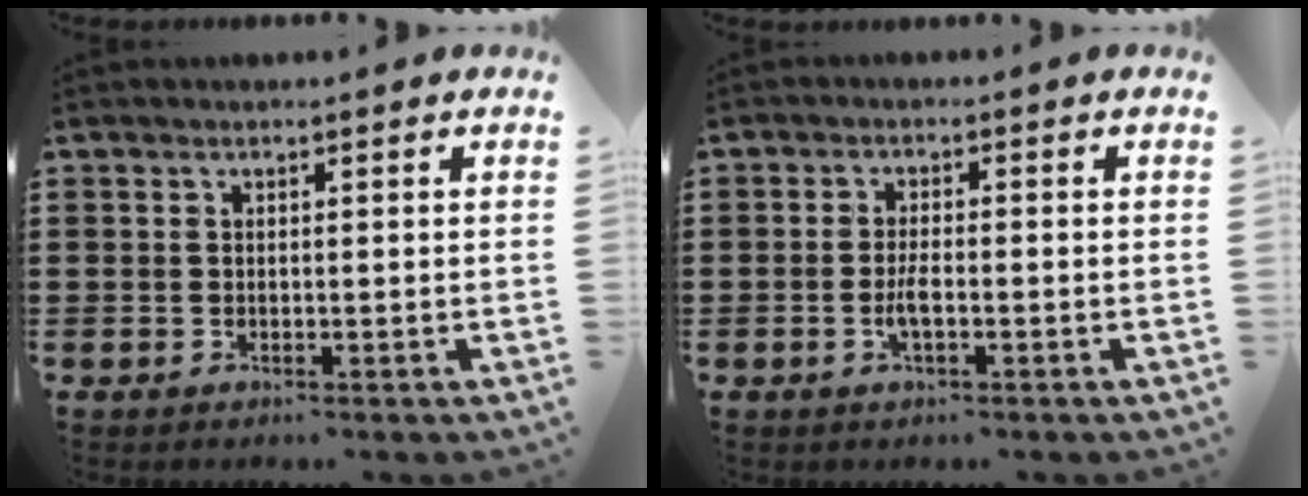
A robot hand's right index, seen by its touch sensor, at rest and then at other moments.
{"total": 2.9, "force": [-0.9, 0.8, 2.6], "torque": [-0.054, -0.001, -0.019]}